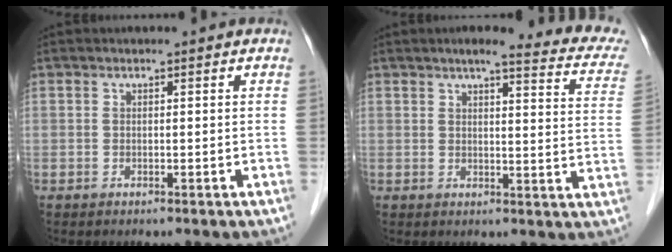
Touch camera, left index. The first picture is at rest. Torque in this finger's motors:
{"motor_torque": [0.84, -1.01, 0.14, 0.02]}